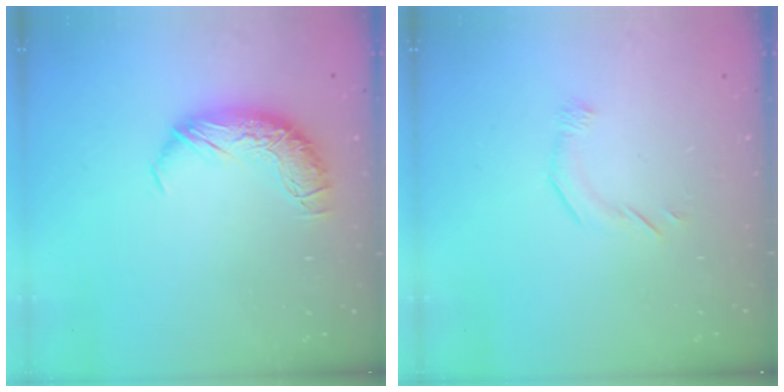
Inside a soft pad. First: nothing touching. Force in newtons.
{"total": 5.9, "press": 5.8, "slide": 1.1}